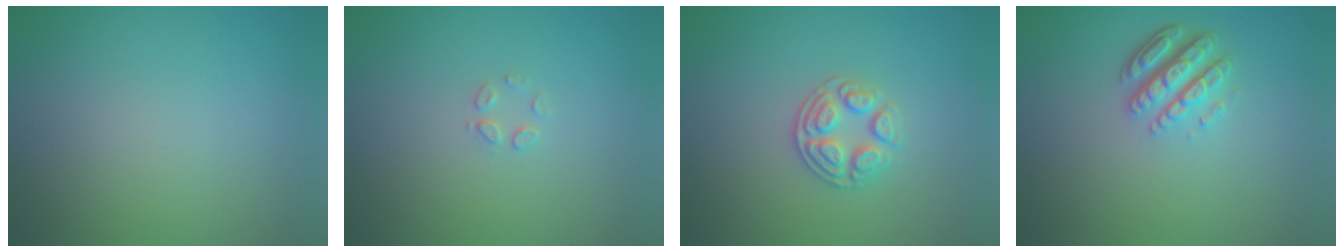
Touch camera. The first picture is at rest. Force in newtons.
{"total": 1.0, "press": 1.0, "slide": 0.1}
{"total": 2.7, "press": 2.6, "slide": 0.8}
{"total": 4.5, "press": 3.3, "slide": 3.1}